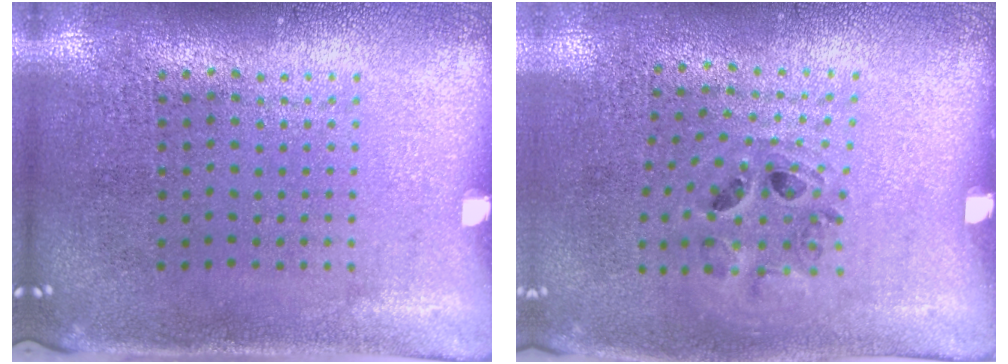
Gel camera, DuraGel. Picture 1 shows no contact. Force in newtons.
{"total": 0.9, "press": 0.8, "slide": 0.5}